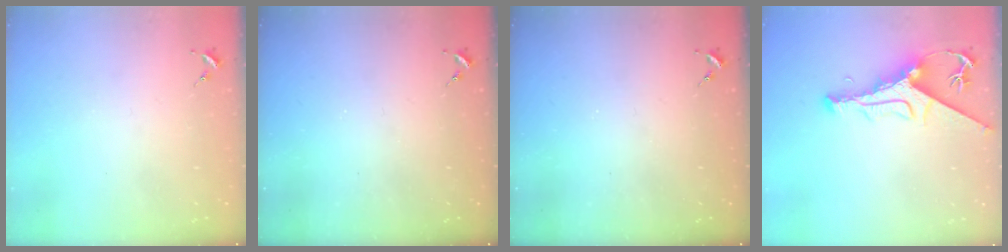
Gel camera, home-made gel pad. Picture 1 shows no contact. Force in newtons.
{"total": 0.0}
{"total": 0.0}
{"total": 11.0, "press": 10.9, "slide": 1.4}